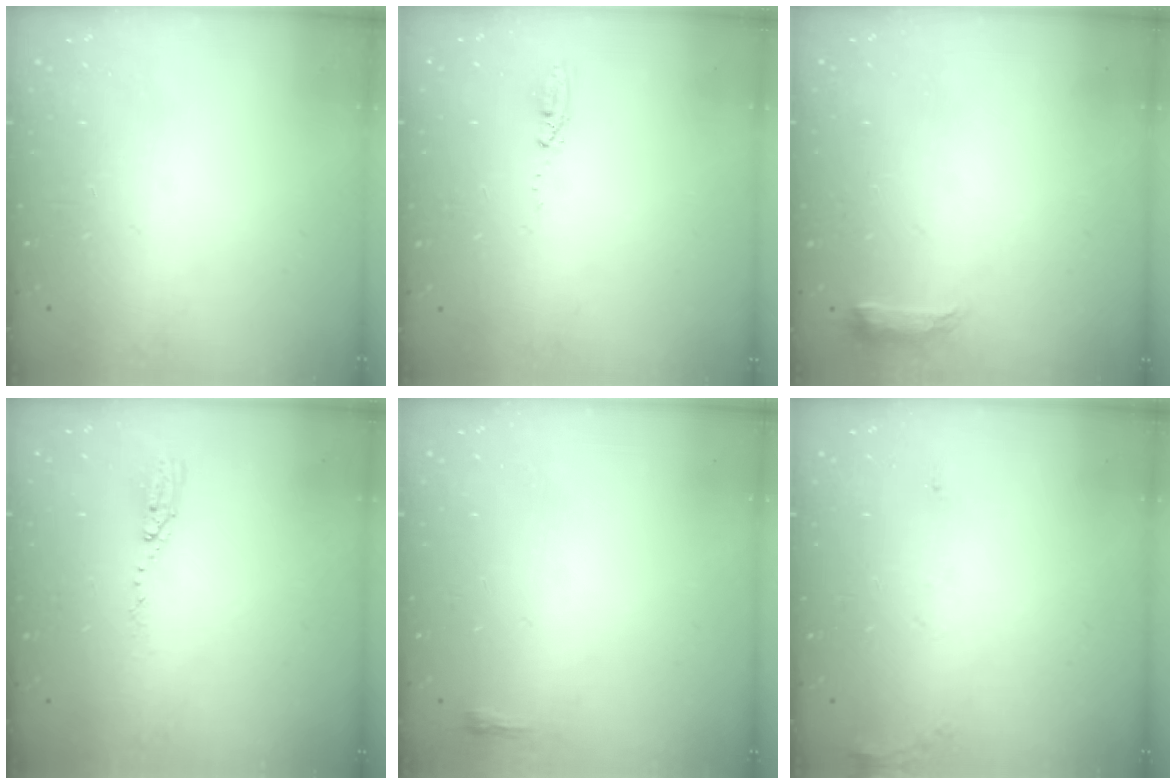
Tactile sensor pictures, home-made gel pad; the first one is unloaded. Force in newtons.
{"total": 3.8, "press": 3.7, "slide": 1.1}
{"total": 6.5, "press": 6.4, "slide": 1.0}
{"total": 4.3, "press": 4.3, "slide": 0.4}
{"total": 2.3, "press": 2.2, "slide": 0.7}
{"total": 6.5, "press": 6.2, "slide": 1.8}